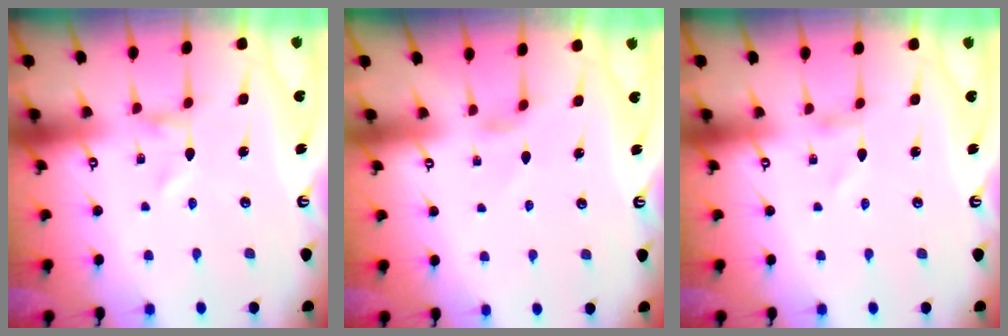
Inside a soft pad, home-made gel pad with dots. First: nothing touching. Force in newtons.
{"total": 0.9, "press": 0.8, "slide": 0.3}
{"total": 0.8, "press": 0.8, "slide": 0.1}